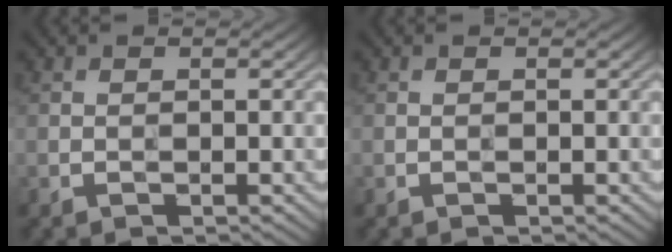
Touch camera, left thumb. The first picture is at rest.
{"total": 0.0}